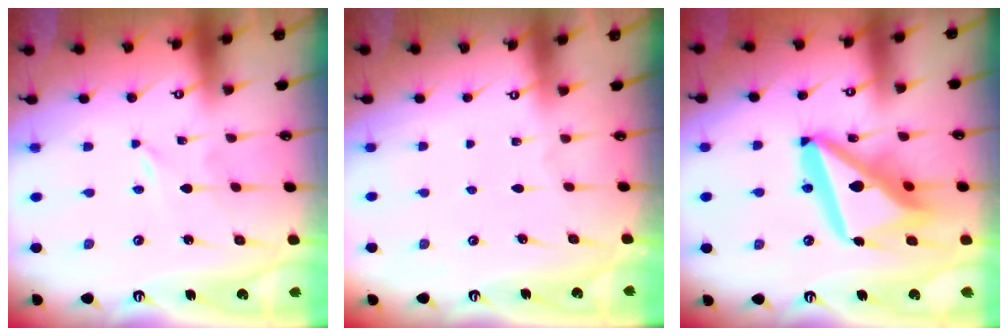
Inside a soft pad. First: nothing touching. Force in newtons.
{"total": 0.0}
{"total": 20.8, "press": 20.7, "slide": 2.4}